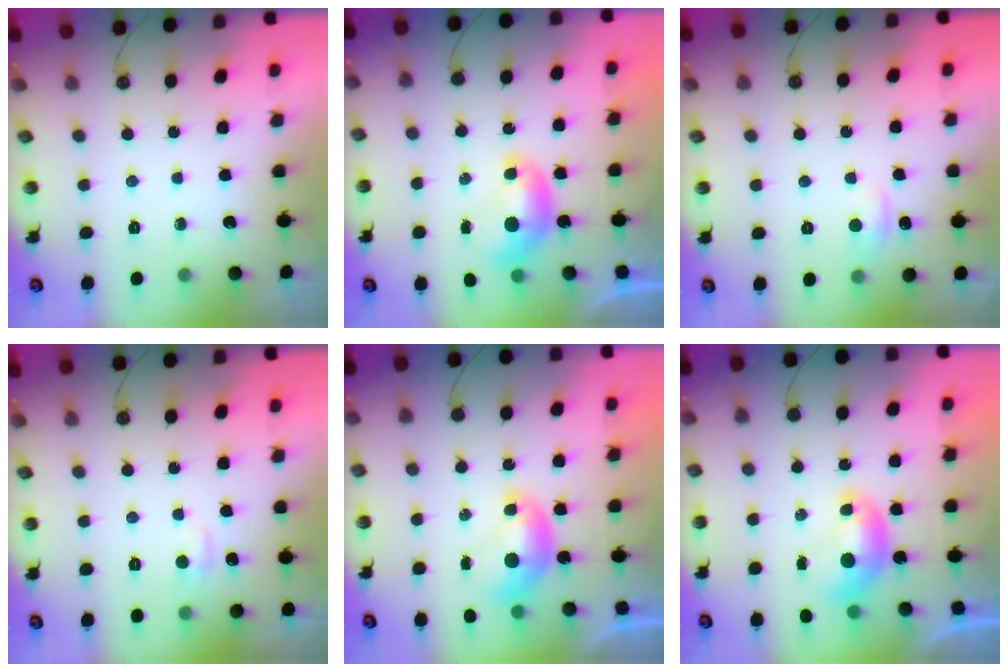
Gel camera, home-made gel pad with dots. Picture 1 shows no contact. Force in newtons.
{"total": 0.0}
{"total": 1.3, "press": 1.0, "slide": 0.7}
{"total": 1.4, "press": 1.3, "slide": 0.7}
{"total": 0.0}
{"total": 0.0}